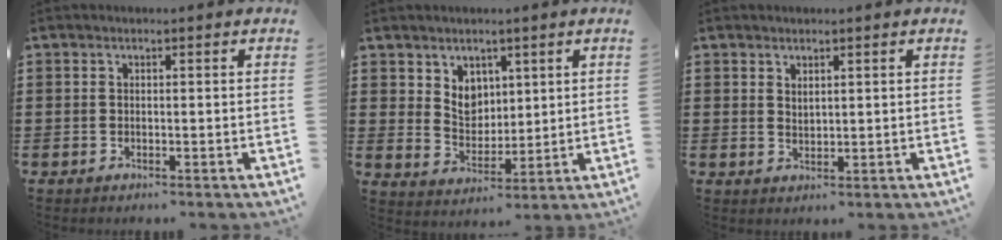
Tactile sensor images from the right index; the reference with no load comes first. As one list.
[{"total": 5.1, "force": [3.2, 3.8, 1.2], "torque": [-0.034, 0.001, 0.057]}, {"total": 1.4, "force": [1.3, 0.5, 0.2], "torque": [-0.006, 0.002, 0.025]}]